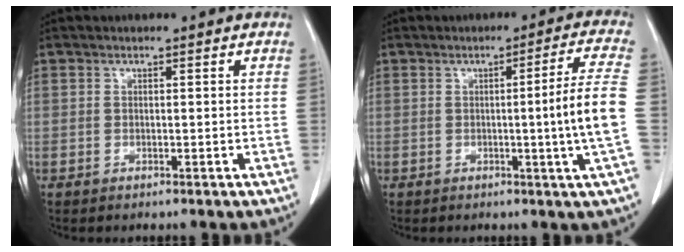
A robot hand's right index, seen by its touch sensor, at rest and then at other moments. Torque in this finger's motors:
{"motor_torque": [0.85, -0.26, 0.42, 0.06]}